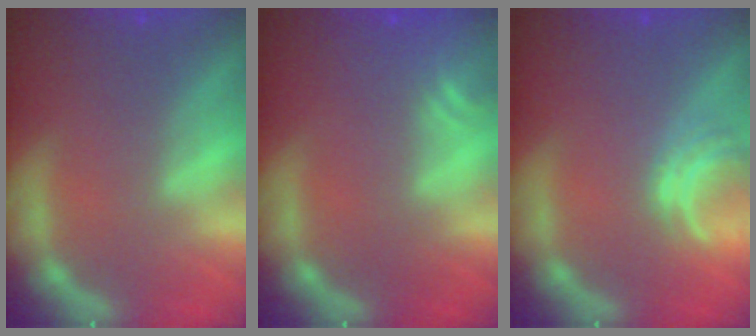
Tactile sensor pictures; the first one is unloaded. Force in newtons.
{"total": 2.4}
{"total": 2.5}